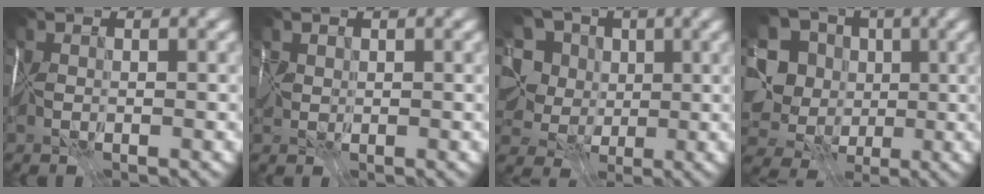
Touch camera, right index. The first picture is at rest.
{"total": 0.7, "force": [0.5, 0.4, 0.2], "torque": [-0.001, 0.002, 0.009]}
{"total": 9.4, "force": [3.3, 7.4, 4.9], "torque": [-0.100, 0.021, 0.033]}
{"total": 11.8, "force": [-0.6, 10.6, 5.1], "torque": [-0.124, 0.001, -0.013]}